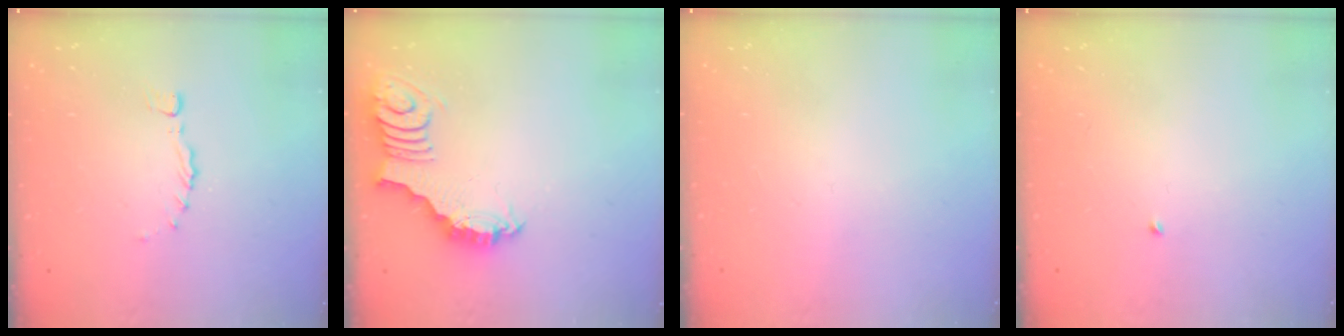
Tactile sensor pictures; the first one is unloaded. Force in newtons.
{"total": 3.3, "press": 3.3, "slide": 0.6}
{"total": 0.0}
{"total": 2.7, "press": 2.7, "slide": 0.2}